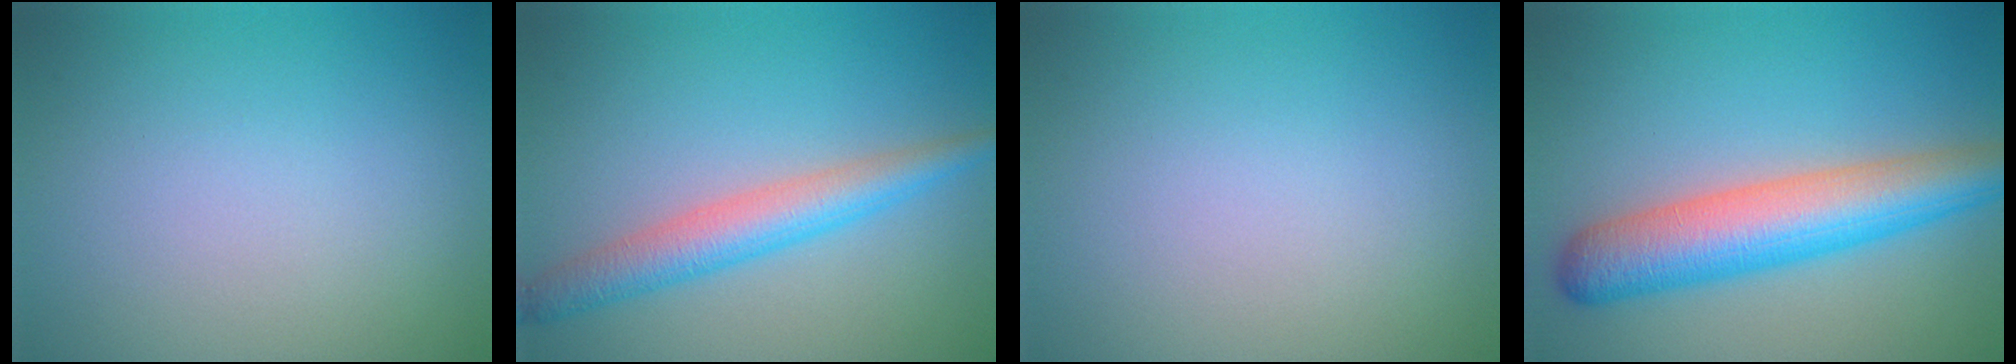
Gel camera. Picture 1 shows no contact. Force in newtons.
{"total": 4.0, "press": 4.0, "slide": 0.1}
{"total": 0.0}
{"total": 7.6, "press": 7.5, "slide": 0.3}